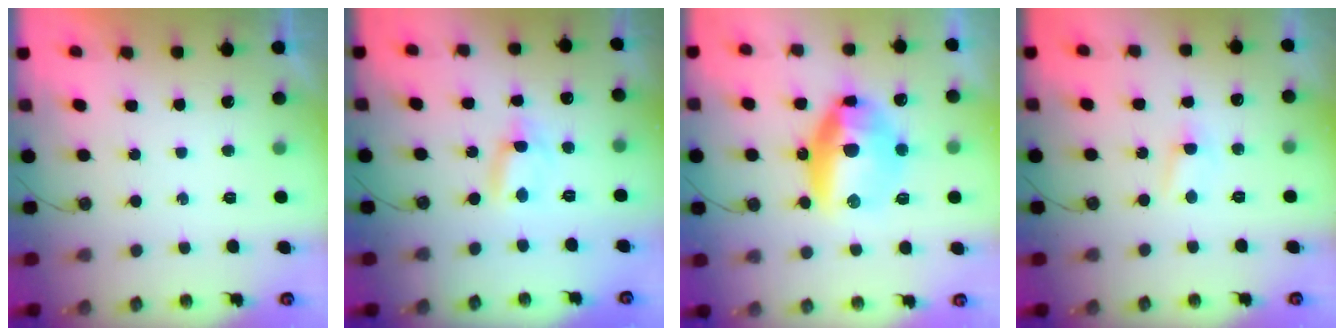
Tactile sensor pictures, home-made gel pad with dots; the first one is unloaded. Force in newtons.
{"total": 1.1, "press": 1.1, "slide": 0.1}
{"total": 14.8, "press": 14.7, "slide": 1.5}
{"total": 2.9, "press": 2.8, "slide": 0.4}